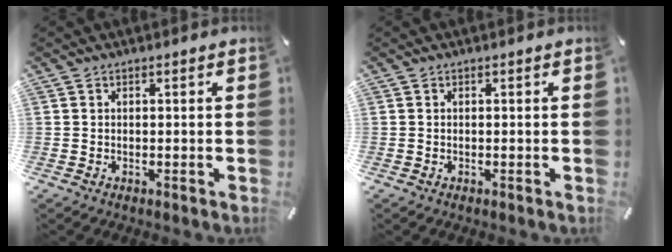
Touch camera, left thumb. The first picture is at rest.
{"total": 0.0}